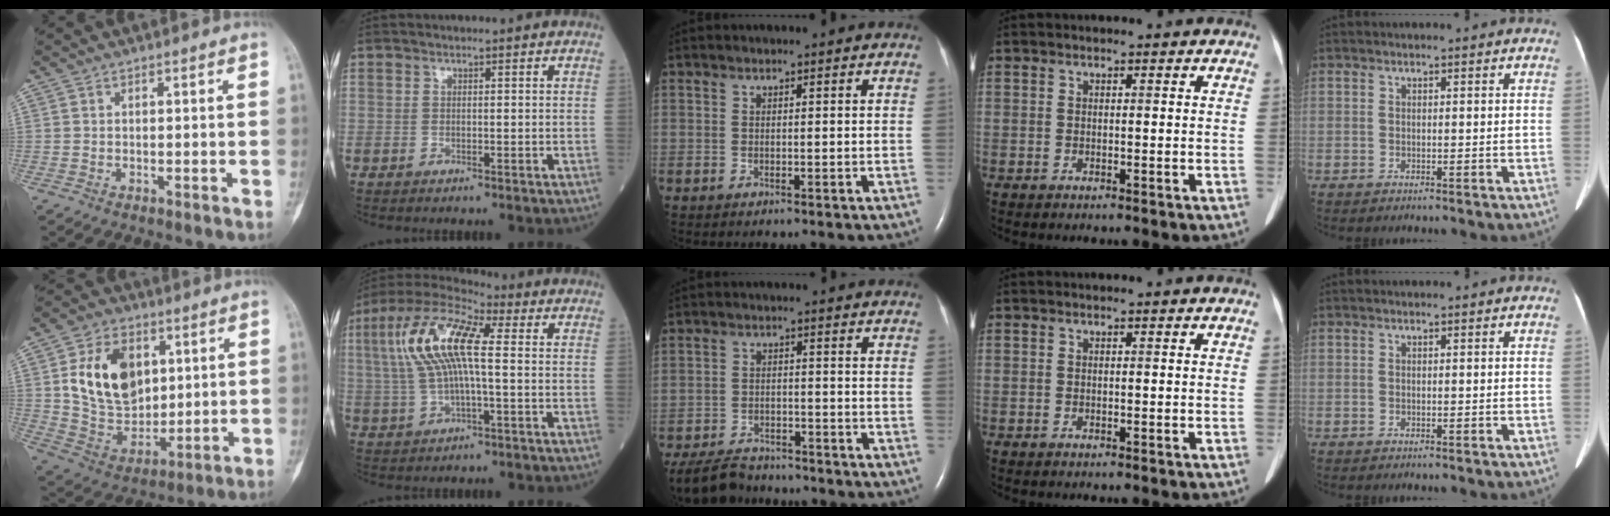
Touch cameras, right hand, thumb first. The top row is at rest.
{"thumb": {"total": 16.7, "force": [4.3, 11.7, 11.2], "torque": [-0.154, -0.019, 0.089]}, "index": {"total": 13.2, "force": [1.8, 3.4, 12.6], "torque": [-0.270, 0.030, 0.028]}, "middle": {"total": 7.7, "force": [-7.0, 2.6, 2.0], "torque": [-0.042, -0.014, -0.115]}}